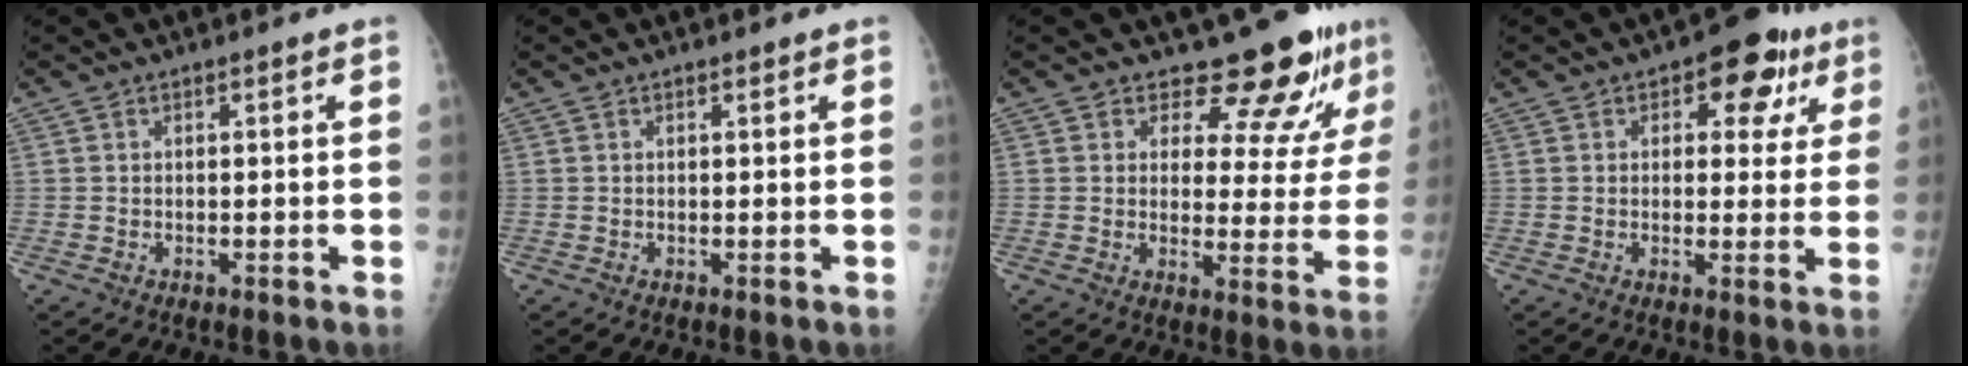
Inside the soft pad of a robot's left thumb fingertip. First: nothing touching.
{"total": 0.0}
{"total": 11.4, "force": [9.3, 4.5, 4.7], "torque": [-0.026, -0.075, 0.113]}
{"total": 9.0, "force": [3.9, 5.5, 6.0], "torque": [-0.021, -0.004, 0.039]}